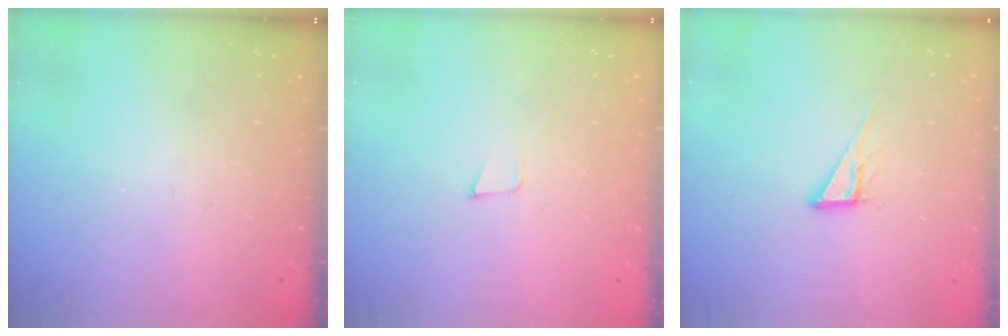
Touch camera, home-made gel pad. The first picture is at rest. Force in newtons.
{"total": 3.4, "press": 2.1, "slide": 2.7}
{"total": 6.1, "press": 6.1, "slide": 0.3}